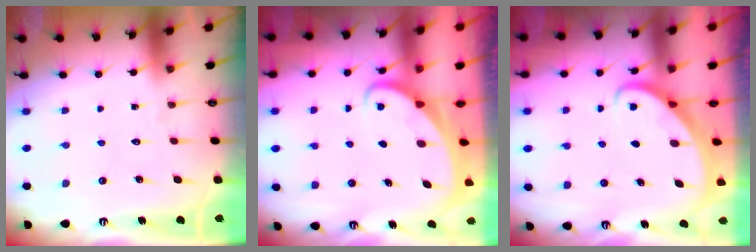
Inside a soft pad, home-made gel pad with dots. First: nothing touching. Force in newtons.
{"total": 2.9, "press": 2.9, "slide": 0.3}
{"total": 2.6, "press": 2.6, "slide": 0.3}